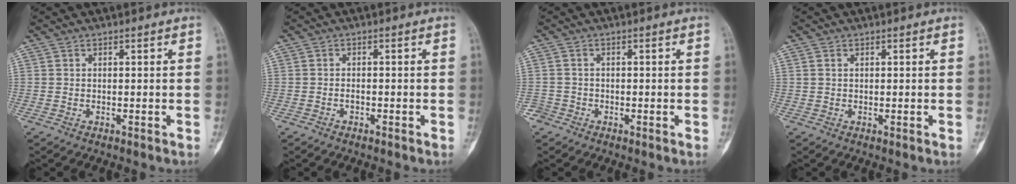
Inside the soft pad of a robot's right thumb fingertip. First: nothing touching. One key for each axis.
{"total": 0.8, "fx": -0.5, "fy": 0.5, "fz": 0.4, "tx": -0.010, "ty": 0.003, "tz": -0.010}
{"total": 2.1, "fx": -1.2, "fy": 1.7, "fz": -0.1, "tx": 0.006, "ty": 0.006, "tz": -0.030}
{"total": 0.9, "fx": 0.3, "fy": 0.6, "fz": 0.5, "tx": -0.014, "ty": -0.002, "tz": 0.007}